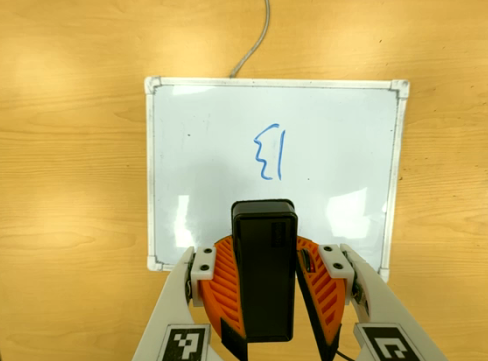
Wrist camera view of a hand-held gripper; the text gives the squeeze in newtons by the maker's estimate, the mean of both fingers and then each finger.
{"total": 9.6, "left": 9.5, "right": 9.8}